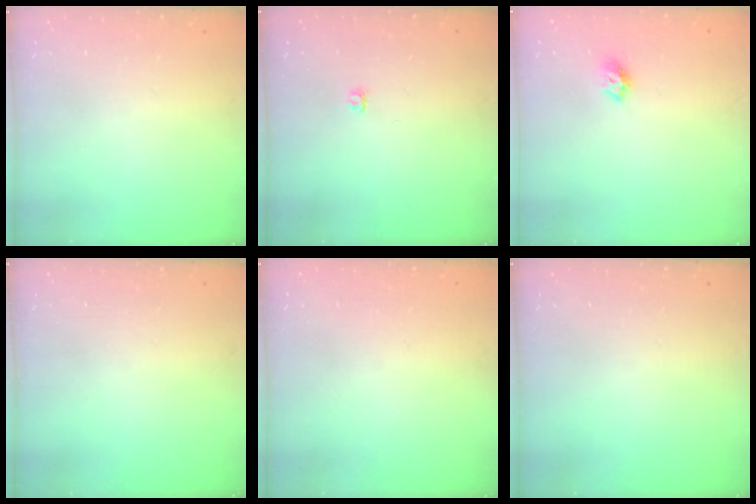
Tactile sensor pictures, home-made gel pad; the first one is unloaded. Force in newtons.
{"total": 3.8, "press": 3.8, "slide": 0.5}
{"total": 6.7, "press": 6.7, "slide": 0.8}
{"total": 0.0}
{"total": 0.7, "press": 0.7, "slide": 0.1}
{"total": 0.0}